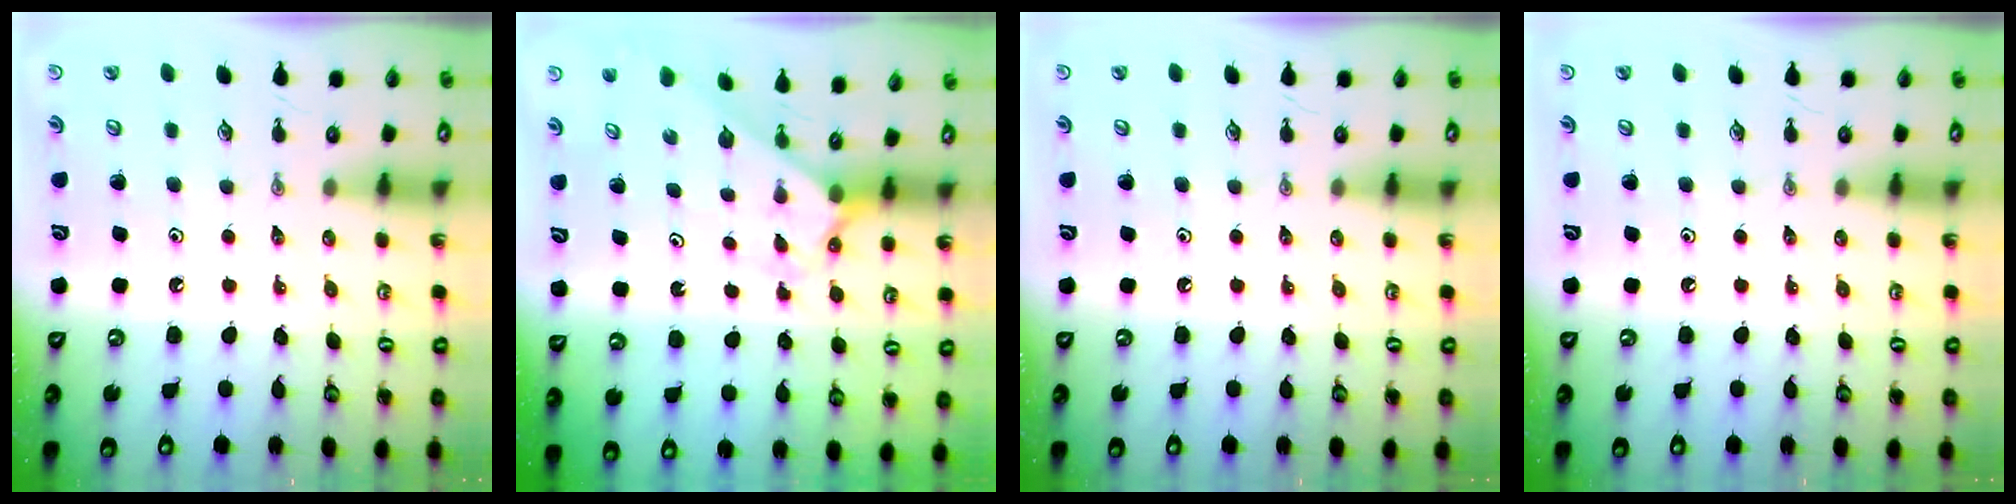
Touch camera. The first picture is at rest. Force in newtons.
{"total": 2.3, "press": 2.3, "slide": 0.2}
{"total": 0.0}
{"total": 0.0}